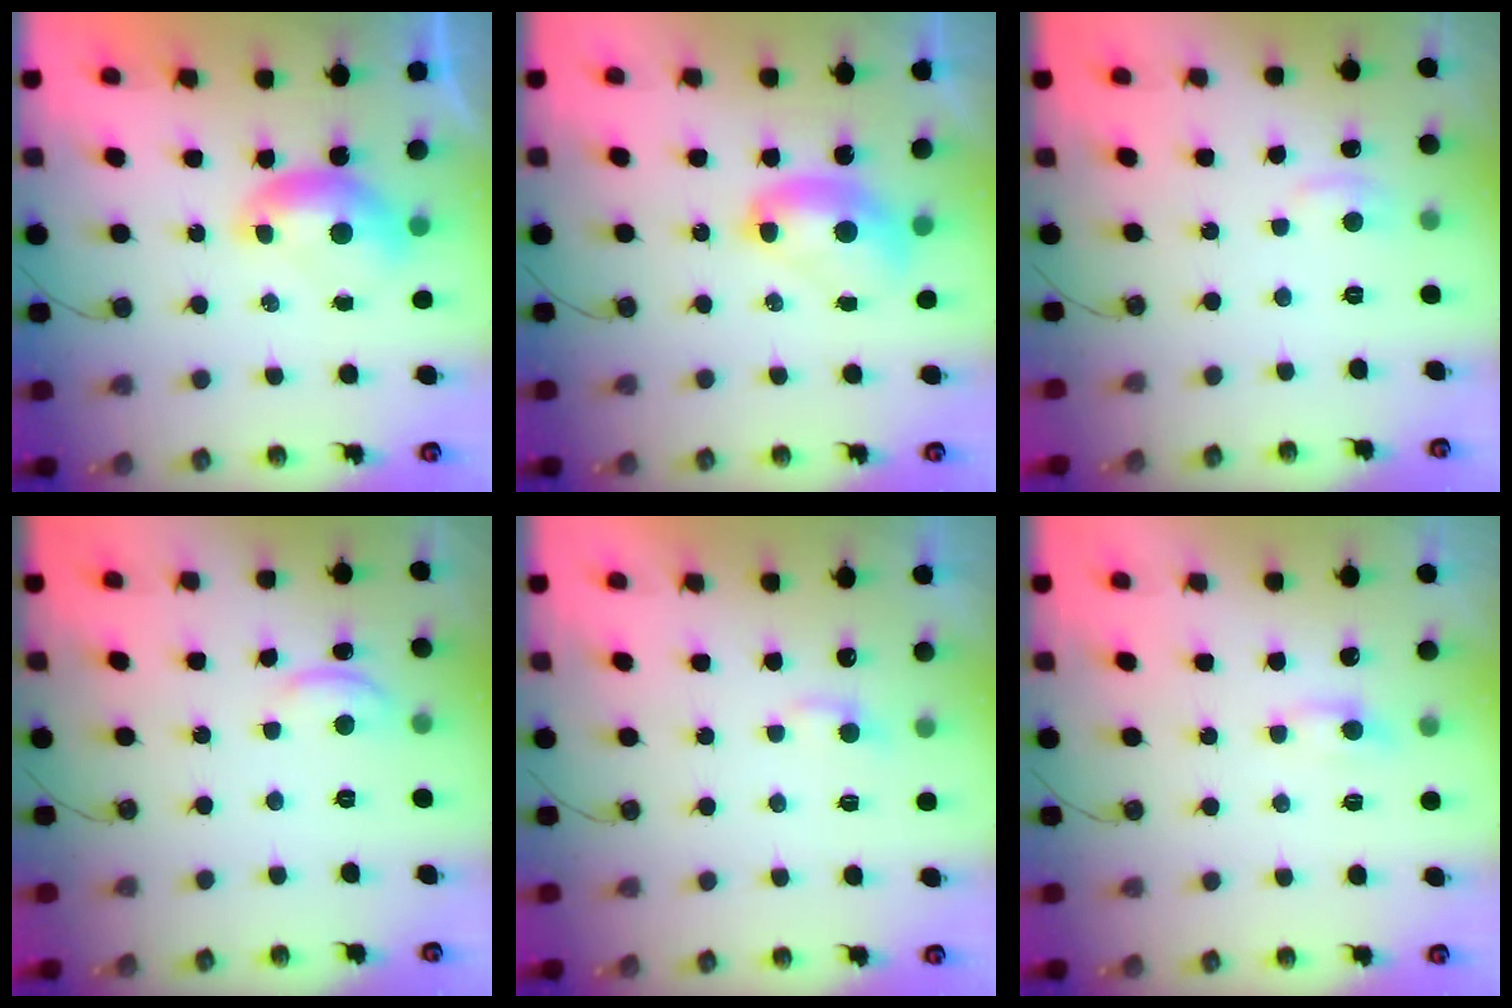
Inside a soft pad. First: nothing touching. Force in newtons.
{"total": 2.6, "press": 2.6, "slide": 0.1}
{"total": 0.9, "press": 0.2, "slide": 0.9}
{"total": 1.4, "press": 1.3, "slide": 0.5}
{"total": 2.3, "press": 2.3, "slide": 0.4}
{"total": 0.6, "press": 0.4, "slide": 0.5}